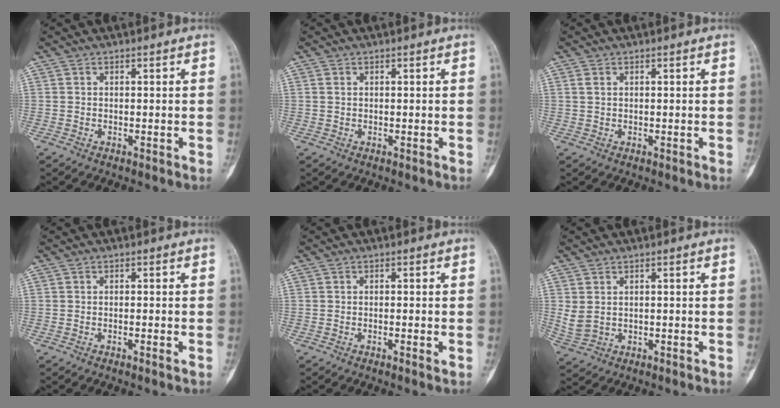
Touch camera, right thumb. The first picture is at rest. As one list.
[{"total": 0.6, "force": [0.2, 0.4, 0.4], "torque": [-0.009, 0.002, 0.005]}, {"total": 1.0, "force": [0.4, 0.7, 0.7], "torque": [-0.018, 0.003, 0.011]}, {"total": 1.0, "force": [-0.5, 0.0, 0.9], "torque": [-0.023, 0.002, -0.007]}, {"total": 1.3, "force": [-0.5, 0.2, 1.2], "torque": [-0.027, -0.001, -0.009]}, {"total": 3.3, "force": [0.6, 2.3, 2.3], "torque": [-0.056, 0.000, 0.022]}]